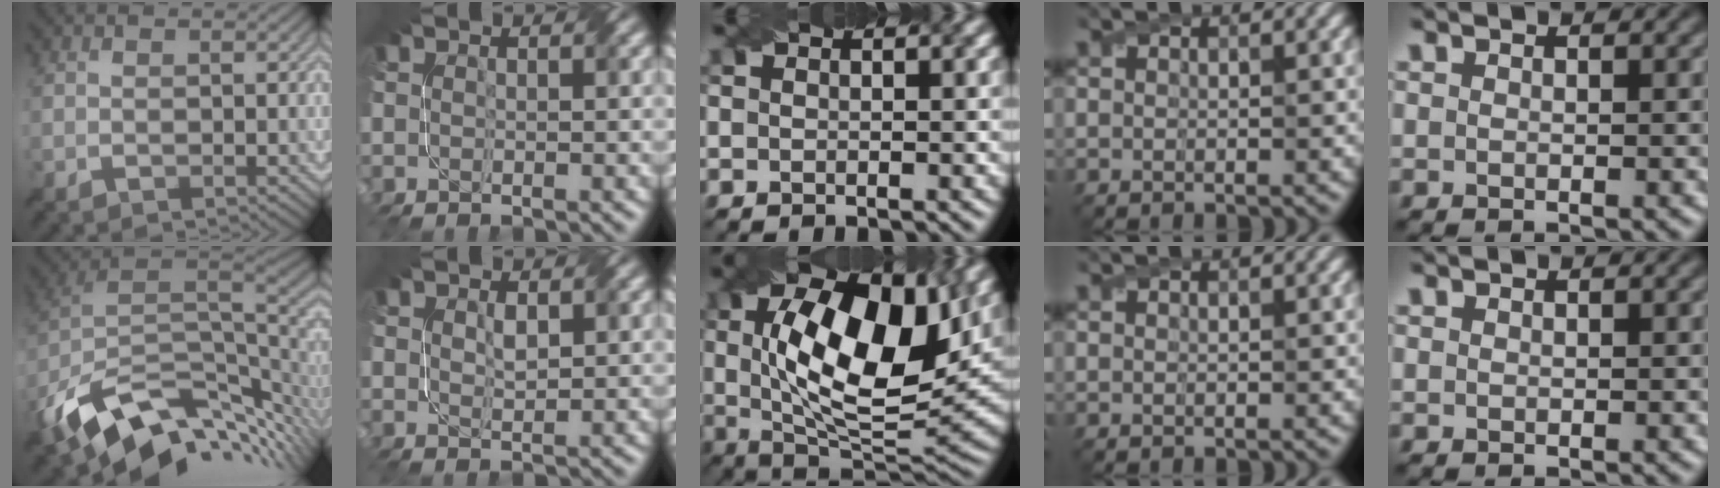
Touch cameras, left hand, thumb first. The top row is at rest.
{"thumb": {"total": 15.1, "force": [-5.0, 9.0, 11.0], "torque": [-0.231, -0.028, -0.076]}, "index": {"total": 1.3, "force": [0.5, 0.8, 0.9], "torque": [-0.017, -0.005, 0.017]}, "middle": {"total": 14.0, "force": [2.8, 6.2, 12.3], "torque": [-0.204, 0.001, 0.043]}}